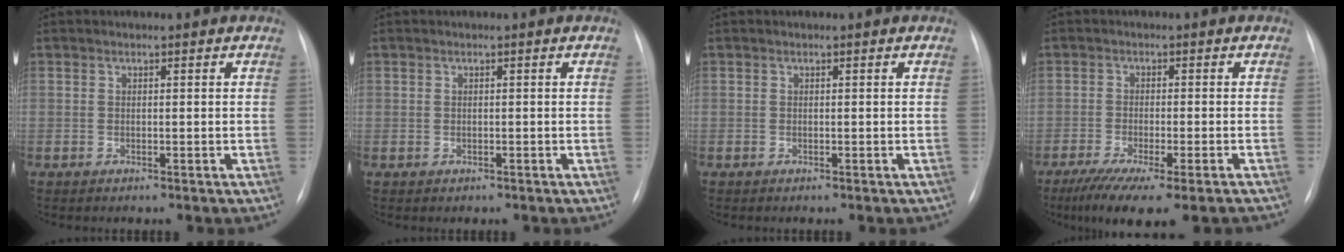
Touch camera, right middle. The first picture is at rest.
{"total": 0.8, "force": [-0.2, 0.8, 0.0], "torque": [0.002, 0.006, -0.005]}
{"total": 0.0}
{"total": 12.3, "force": [-9.5, 1.5, 7.7], "torque": [-0.112, -0.025, -0.145]}